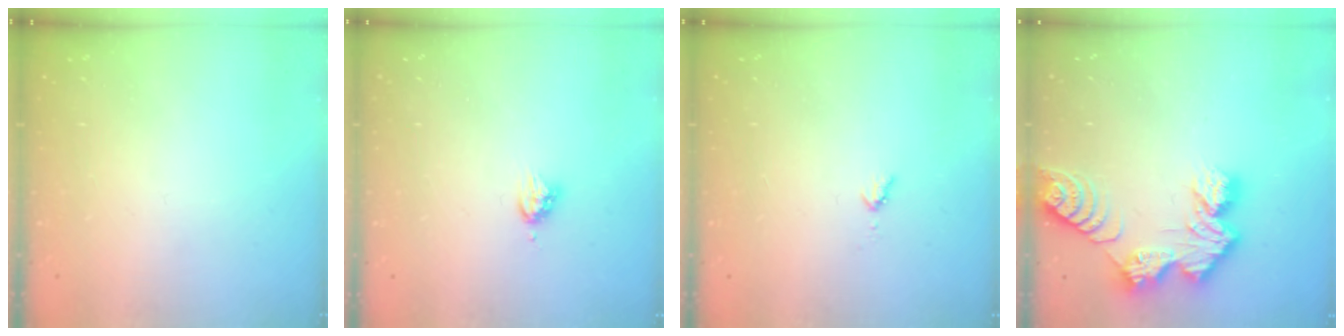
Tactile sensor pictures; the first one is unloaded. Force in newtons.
{"total": 4.6, "press": 4.6, "slide": 0.4}
{"total": 2.8, "press": 2.8, "slide": 0.4}
{"total": 11.5, "press": 11.5, "slide": 0.8}